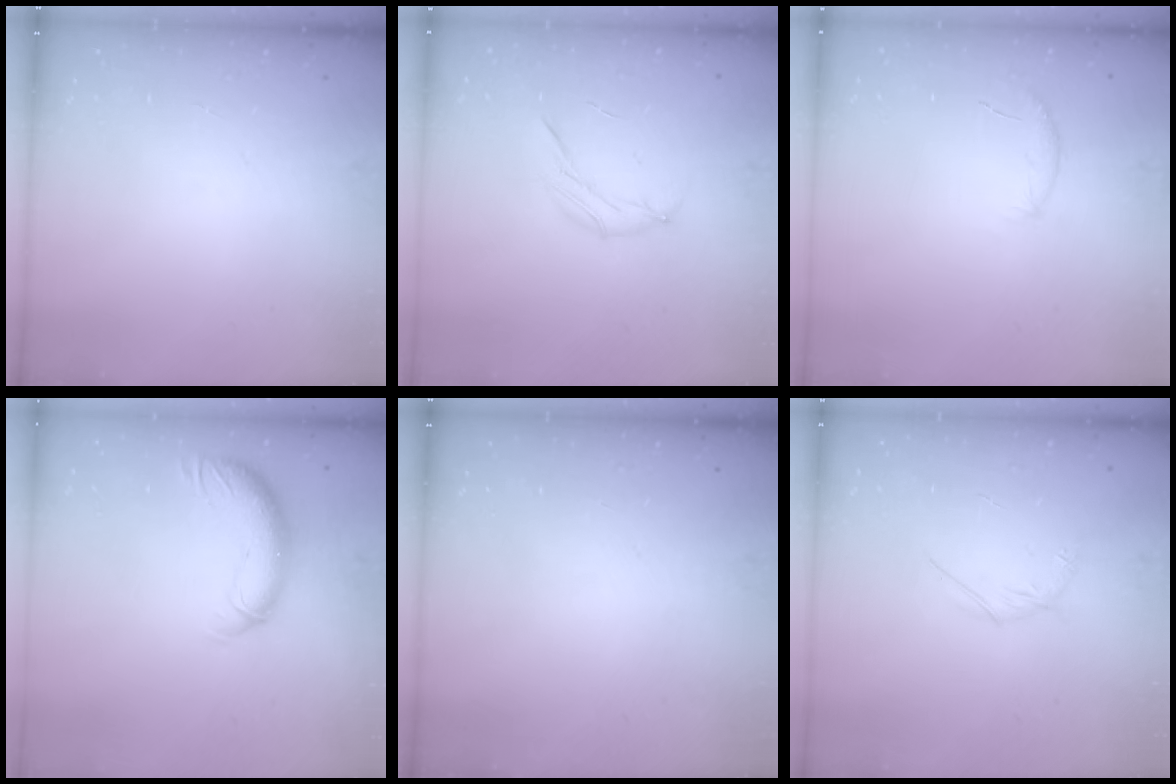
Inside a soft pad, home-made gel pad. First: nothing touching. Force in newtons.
{"total": 7.0, "press": 6.9, "slide": 1.4}
{"total": 6.9, "press": 6.7, "slide": 1.8}
{"total": 11.5, "press": 11.2, "slide": 2.6}
{"total": 0.0}
{"total": 3.3, "press": 3.2, "slide": 0.7}